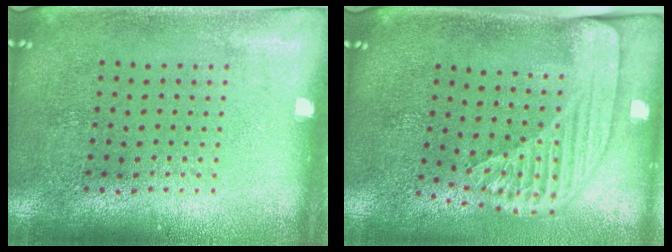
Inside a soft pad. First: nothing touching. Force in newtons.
{"total": 2.3, "press": 1.8, "slide": 1.5}